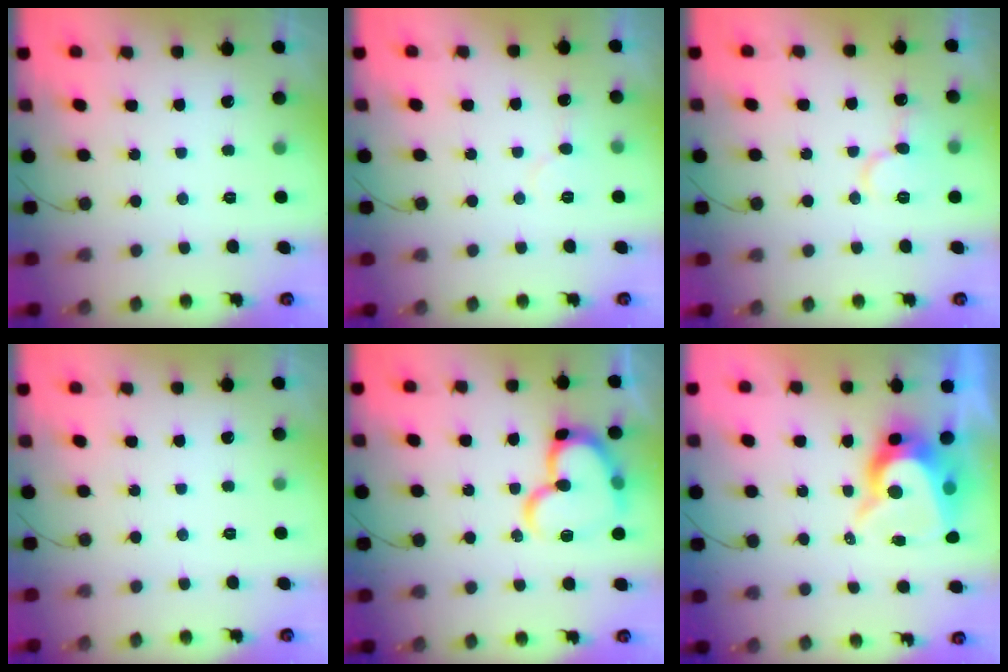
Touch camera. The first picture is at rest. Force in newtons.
{"total": 5.1, "press": 5.0, "slide": 0.5}
{"total": 10.4, "press": 10.3, "slide": 1.4}
{"total": 0.0}
{"total": 17.9, "press": 17.8, "slide": 1.9}
{"total": 11.3, "press": 11.2, "slide": 0.9}